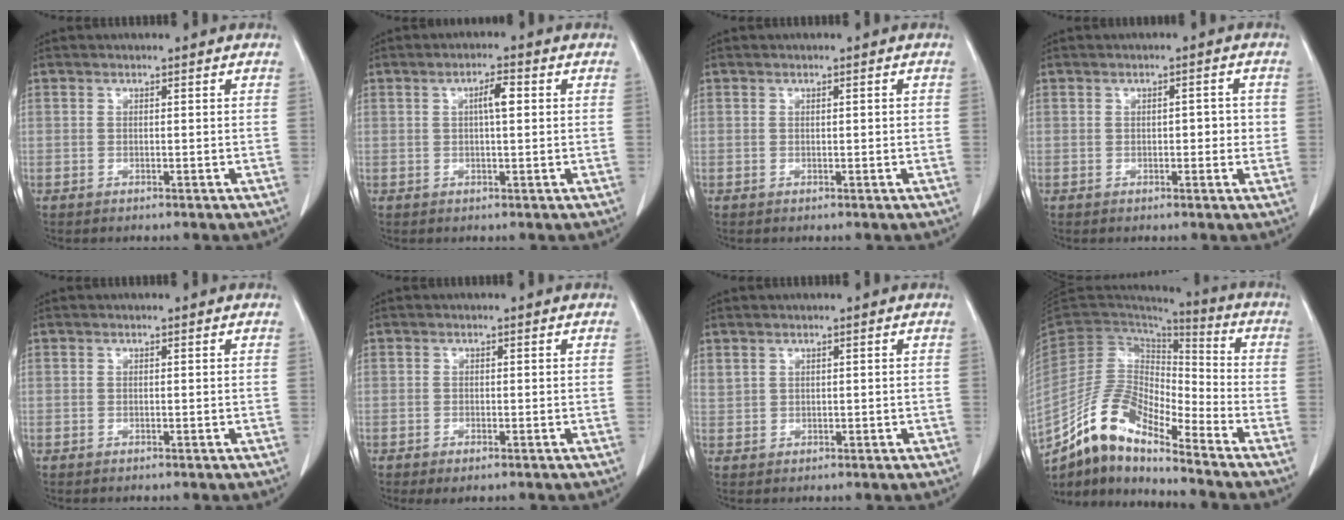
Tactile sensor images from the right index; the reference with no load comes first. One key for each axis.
{"total": 3.1, "fx": 0.6, "fy": 0.5, "fz": 3.0, "tx": -0.052, "ty": 0.006, "tz": 0.010}
{"total": 0.5, "fx": 0.1, "fy": 0.0, "fz": 0.5, "tx": -0.010, "ty": 0.000, "tz": 0.002}
{"total": 3.1, "fx": 0.1, "fy": 1.2, "fz": 2.9, "tx": -0.037, "ty": 0.003, "tz": 0.000}
{"total": 0.0}
{"total": 1.9, "fx": -1.2, "fy": 0.5, "fz": 1.4, "tx": -0.017, "ty": -0.006, "tz": -0.016}
{"total": 1.6, "fx": 1.0, "fy": 1.0, "fz": 0.7, "tx": -0.021, "ty": 0.011, "tz": 0.031}
{"total": 12.1, "fx": -10.0, "fy": 3.1, "fz": 6.2, "tx": -0.120, "ty": 0.032, "tz": -0.186}